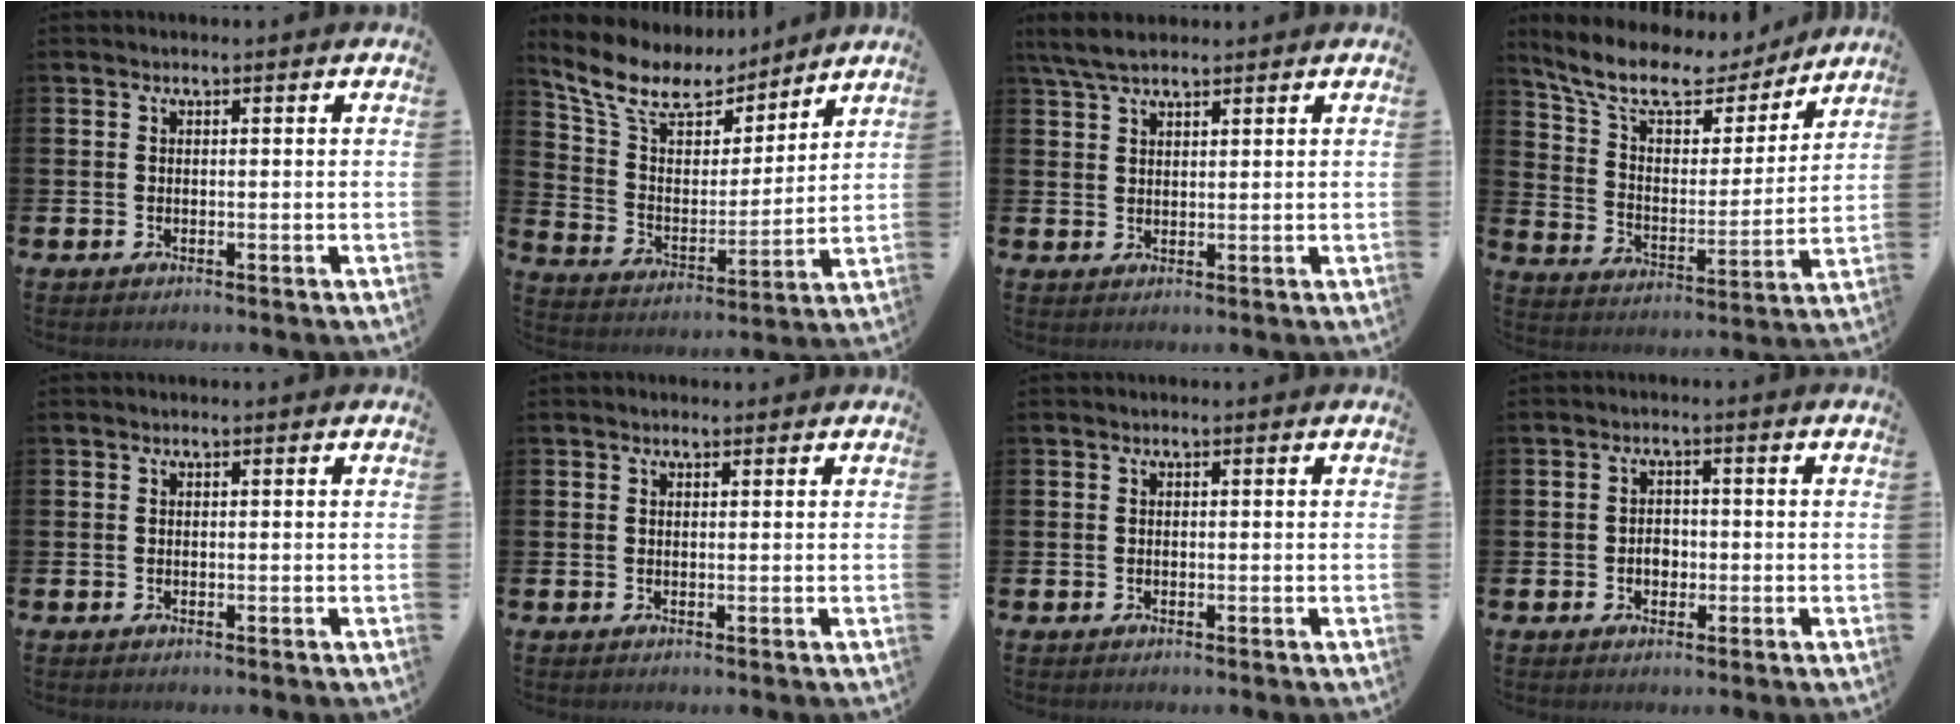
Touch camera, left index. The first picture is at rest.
{"total": 10.8, "force": [9.1, 4.5, 3.7], "torque": [-0.118, -0.053, 0.161]}
{"total": 4.9, "force": [4.1, 1.3, 2.3], "torque": [-0.060, -0.004, 0.078]}
{"total": 11.1, "force": [9.3, 4.1, 4.4], "torque": [-0.127, -0.052, 0.163]}
{"total": 0.0}
{"total": 0.8, "force": [0.7, 0.3, 0.3], "torque": [0.004, -0.001, 0.010]}
{"total": 0.0}
{"total": 2.3, "force": [-0.5, 1.8, 1.4], "torque": [-0.010, -0.003, -0.015]}